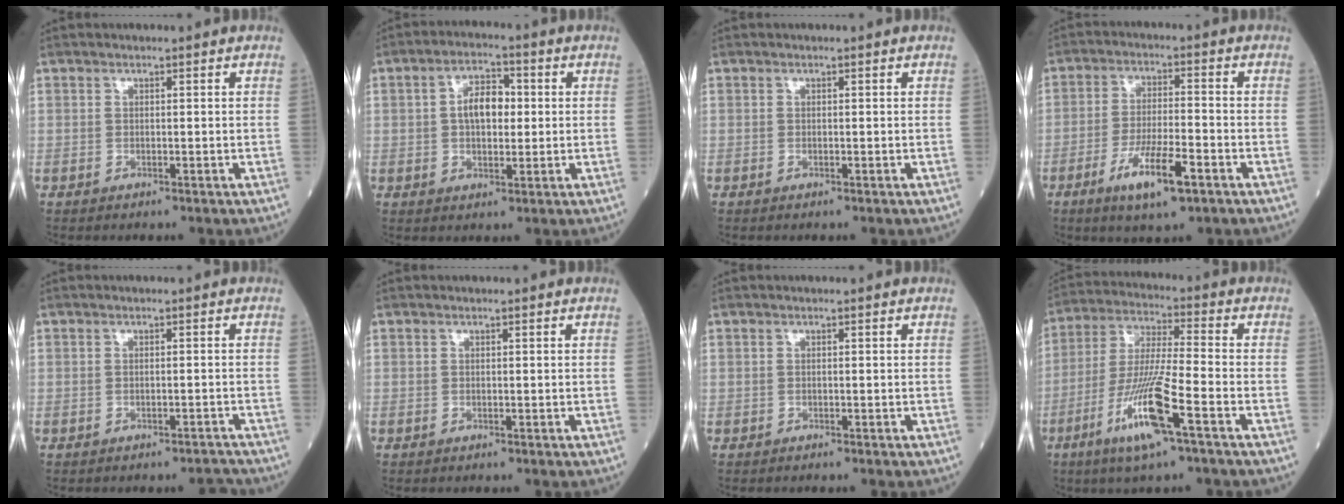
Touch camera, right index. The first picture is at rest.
{"total": 6.3, "force": [0.6, 3.3, 5.3], "torque": [-0.095, 0.015, 0.008]}
{"total": 0.0}
{"total": 8.7, "force": [-4.6, 1.3, 7.3], "torque": [-0.135, -0.012, -0.076]}
{"total": 1.4, "force": [-1.4, 0.2, 0.3], "torque": [0.004, 0.000, -0.017]}
{"total": 0.0}
{"total": 0.0}
{"total": 12.5, "force": [-5.9, 0.1, 11.0], "torque": [-0.223, -0.018, -0.114]}